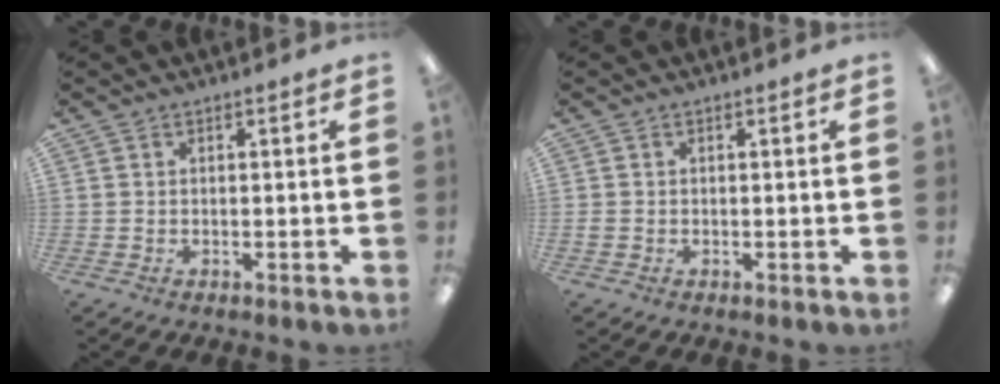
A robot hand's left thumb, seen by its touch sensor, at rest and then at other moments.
{"total": 0.8, "force": [-0.1, 0.6, 0.6], "torque": [-0.011, 0.004, -0.003]}